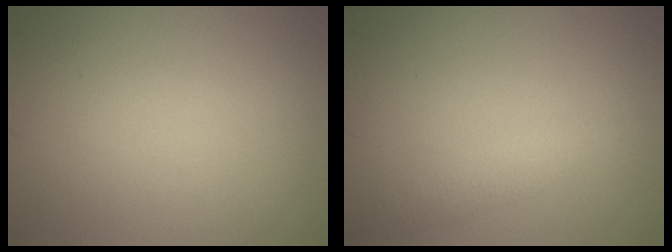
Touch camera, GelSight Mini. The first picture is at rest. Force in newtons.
{"total": 2.0, "press": 2.0, "slide": 0.1}